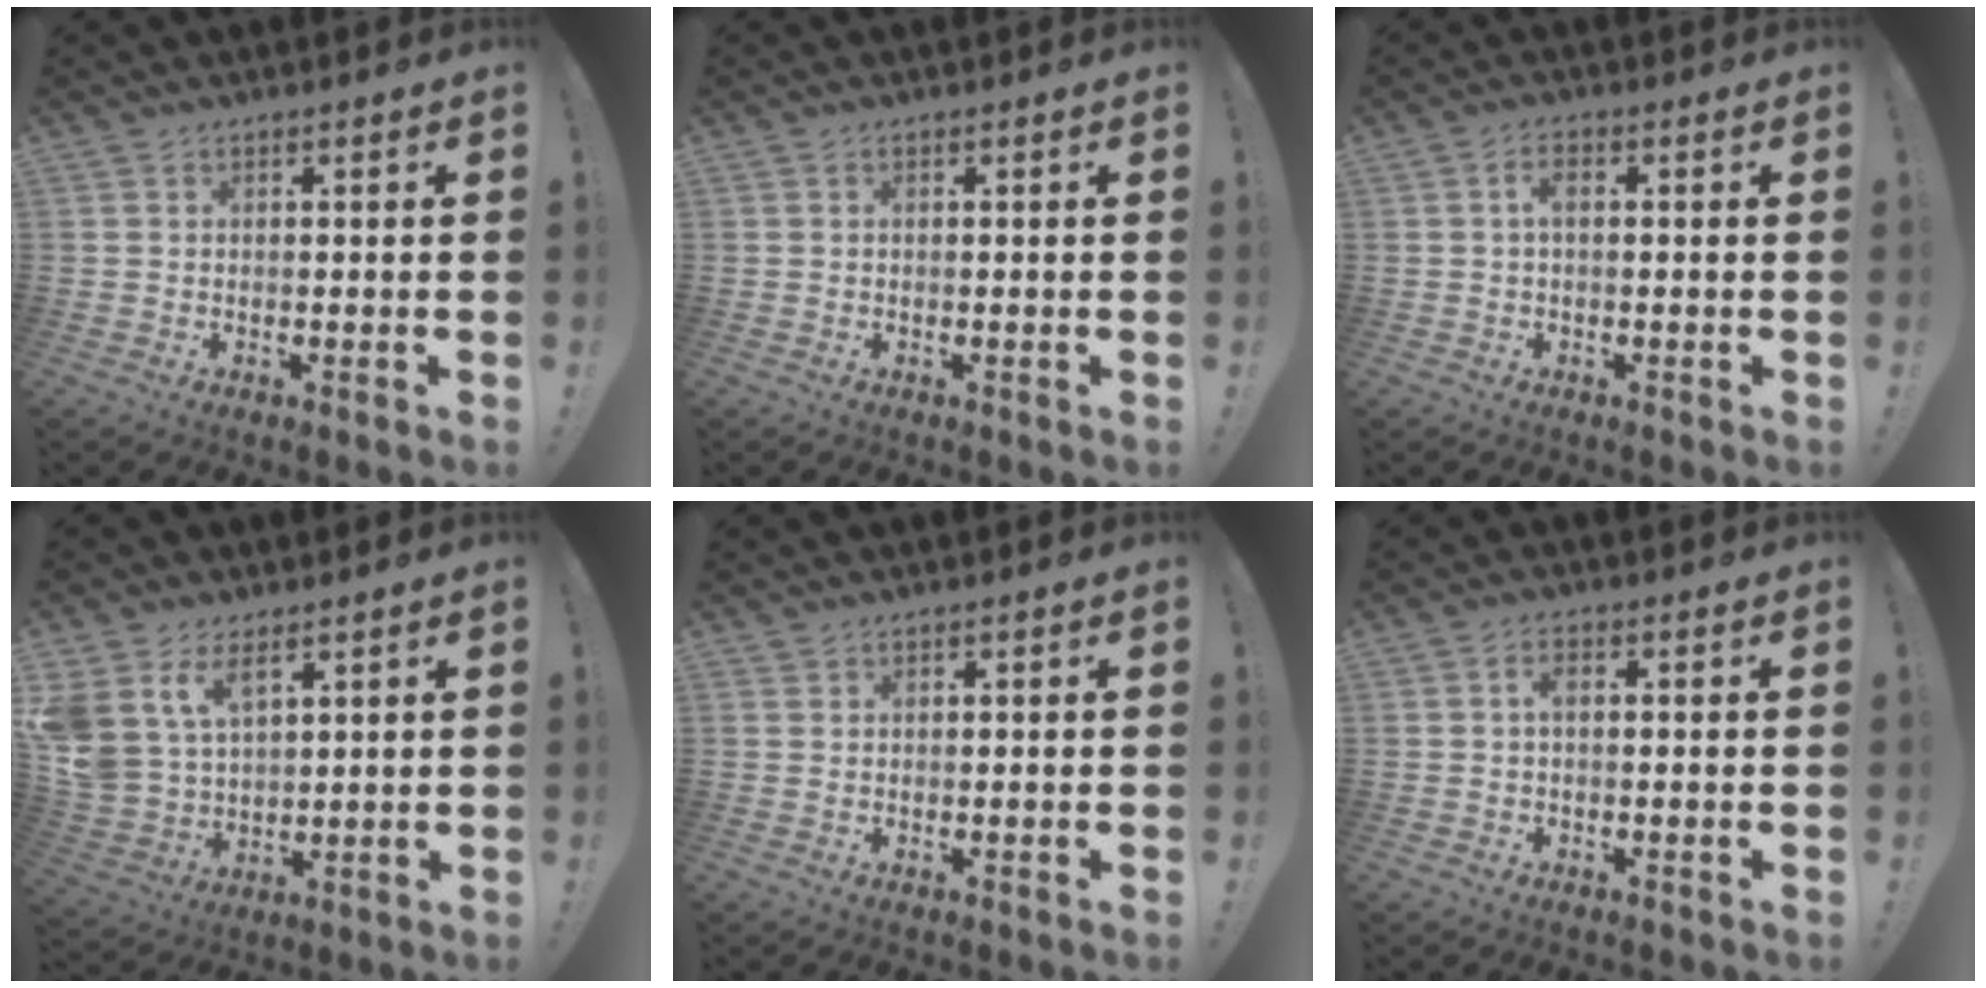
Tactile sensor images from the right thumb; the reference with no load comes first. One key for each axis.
{"total": 0.0}
{"total": 2.8, "fx": 0.1, "fy": 1.3, "fz": 2.4, "tx": -0.042, "ty": 0.008, "tz": -0.001}
{"total": 10.3, "fx": 6.1, "fy": 6.3, "fz": 5.2, "tx": -0.120, "ty": -0.033, "tz": 0.124}
{"total": 0.6, "fx": 0.5, "fy": 0.3, "fz": 0.1, "tx": -0.002, "ty": 0.000, "tz": 0.011}
{"total": 2.0, "fx": -0.1, "fy": 0.8, "fz": 1.8, "tx": -0.029, "ty": 0.006, "tz": -0.006}